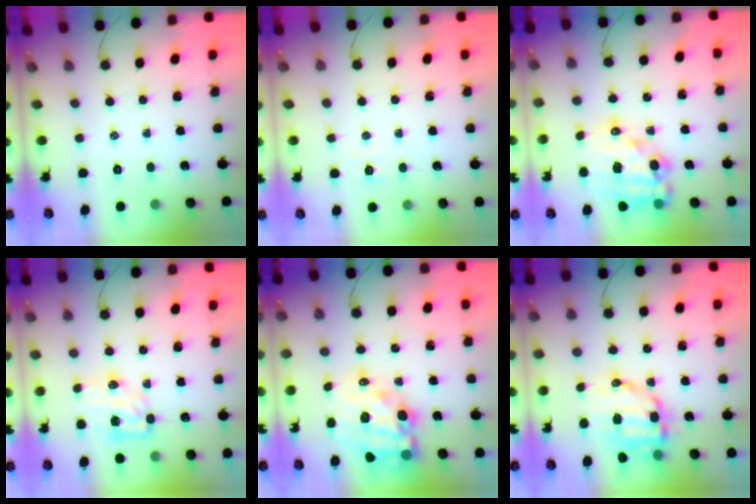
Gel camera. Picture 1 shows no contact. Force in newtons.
{"total": 2.8, "press": 2.7, "slide": 0.8}
{"total": 14.8, "press": 14.5, "slide": 3.0}
{"total": 6.5, "press": 6.5, "slide": 0.4}
{"total": 15.4, "press": 14.9, "slide": 3.9}
{"total": 11.0, "press": 10.8, "slide": 1.9}